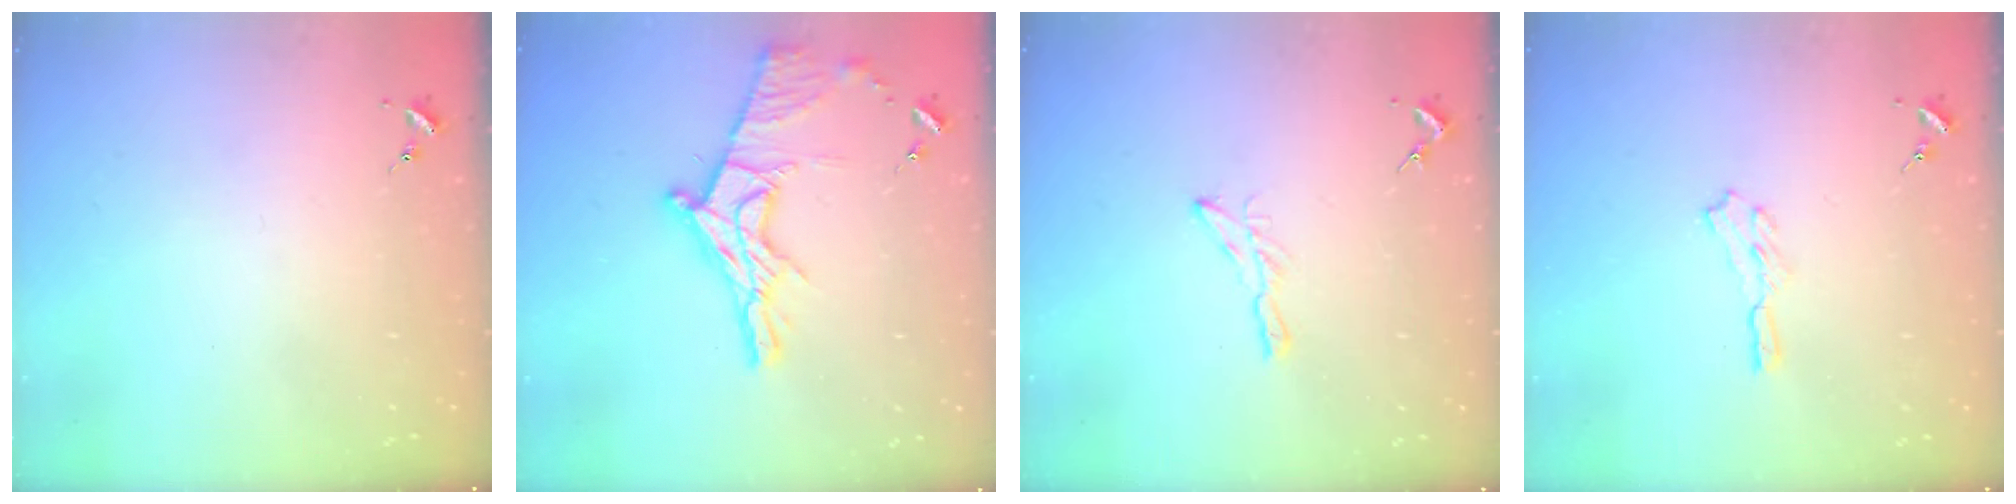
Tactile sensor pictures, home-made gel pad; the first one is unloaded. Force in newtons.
{"total": 18.9, "press": 18.9, "slide": 1.3}
{"total": 5.8, "press": 5.8, "slide": 0.4}
{"total": 3.9, "press": 3.8, "slide": 0.4}